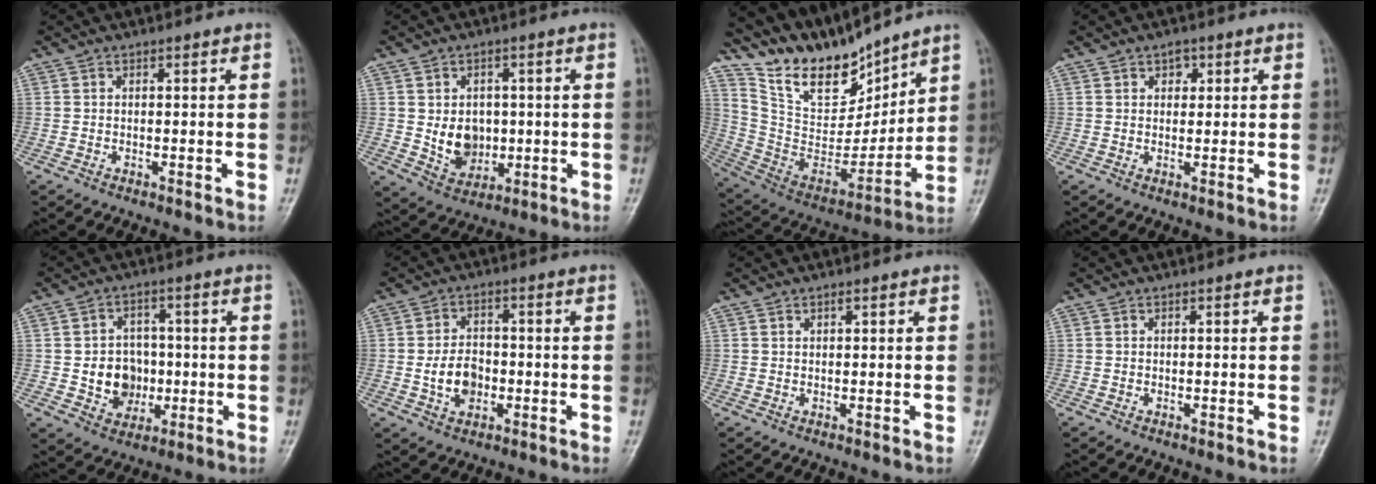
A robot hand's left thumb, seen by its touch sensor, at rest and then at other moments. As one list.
[{"total": 7.9, "force": [0.1, 6.3, 4.7], "torque": [-0.044, -0.007, 0.015]}, {"total": 17.9, "force": [15.6, 6.3, 6.2], "torque": [-0.070, -0.090, 0.301]}, {"total": 2.4, "force": [1.1, 1.7, 1.3], "torque": [-0.005, -0.002, 0.013]}, {"total": 8.9, "force": [-0.8, 7.7, 4.5], "torque": [-0.030, 0.009, -0.008]}, {"total": 7.0, "force": [-1.3, 5.1, 4.7], "torque": [-0.062, 0.012, -0.023]}, {"total": 0.9, "force": [0.6, 0.4, 0.6], "torque": [-0.008, -0.002, 0.009]}, {"total": 0.0}]